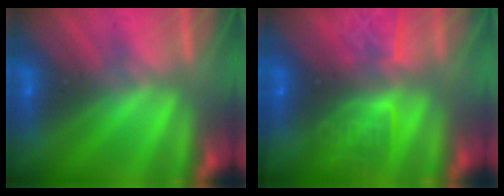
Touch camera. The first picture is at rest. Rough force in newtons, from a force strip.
{"total": 6.4}